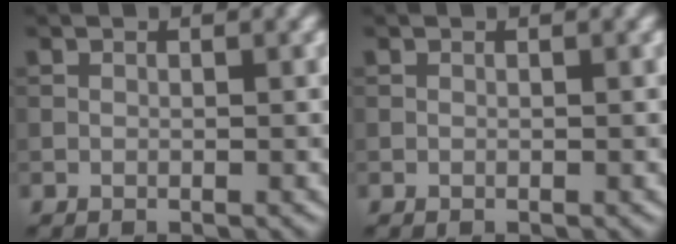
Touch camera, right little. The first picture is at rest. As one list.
[{"total": 0.0}]